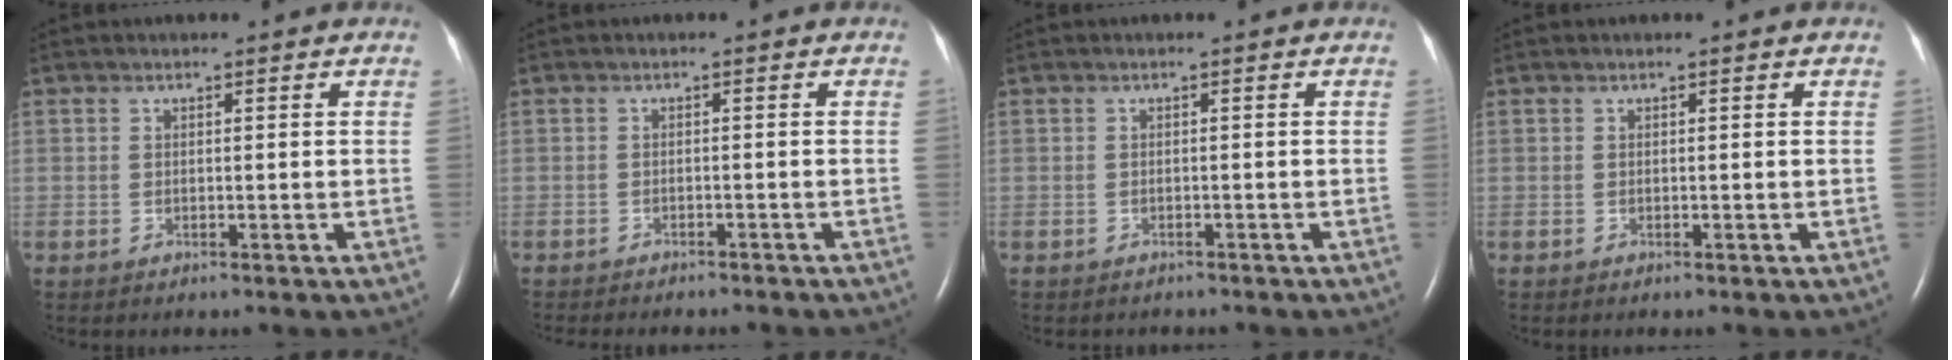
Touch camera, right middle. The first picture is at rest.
{"total": 9.9, "force": [-8.8, 2.1, 4.1], "torque": [-0.049, -0.011, -0.100]}
{"total": 1.8, "force": [-1.7, 0.7, 0.3], "torque": [-0.013, -0.002, -0.018]}
{"total": 0.0}